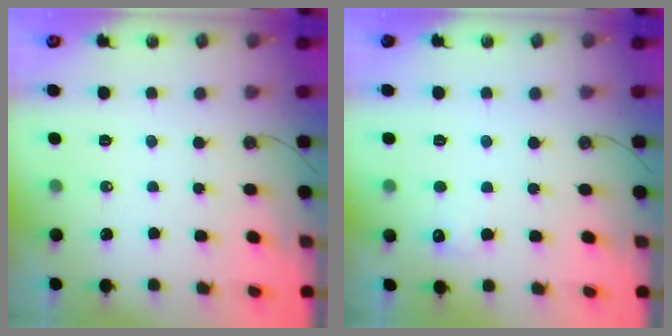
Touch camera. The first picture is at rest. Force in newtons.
{"total": 4.9, "press": 4.8, "slide": 1.2}